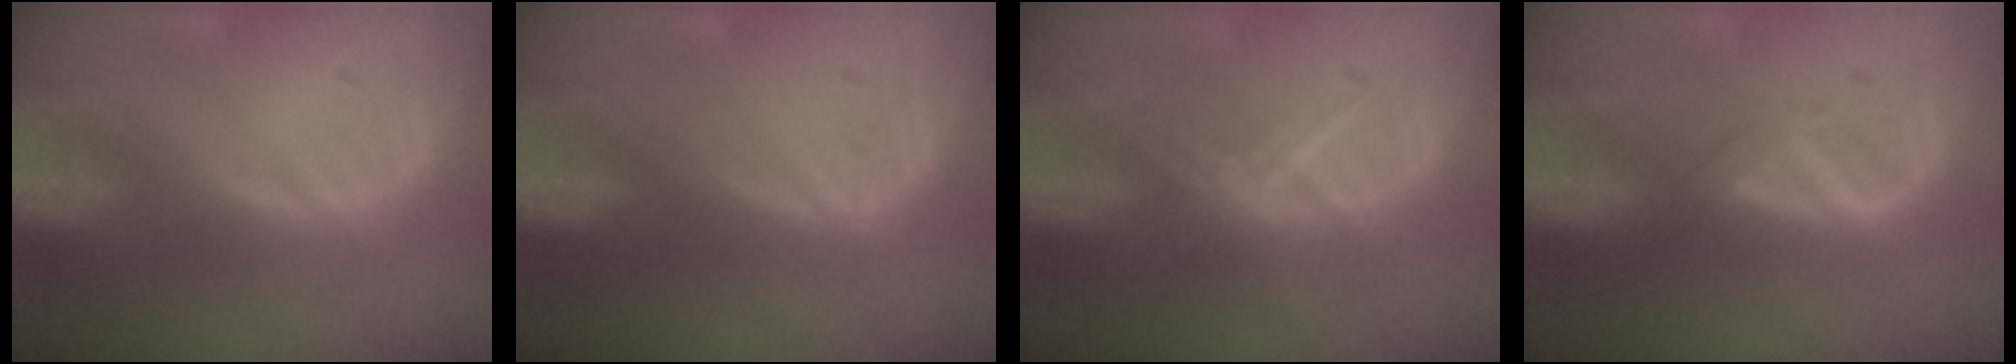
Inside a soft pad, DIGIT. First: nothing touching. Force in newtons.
{"total": 0.5, "press": 0.5, "slide": 0.2}
{"total": 5.6, "press": 4.8, "slide": 2.8}
{"total": 2.1, "press": 2.1, "slide": 0.2}